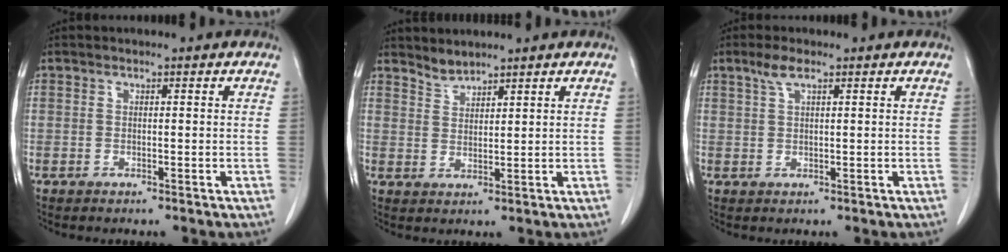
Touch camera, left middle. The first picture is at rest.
{"total": 2.4, "force": [2.3, 0.3, 0.0], "torque": [0.001, 0.000, 0.047]}
{"total": 2.5, "force": [1.6, 0.5, 1.9], "torque": [-0.044, 0.009, 0.035]}